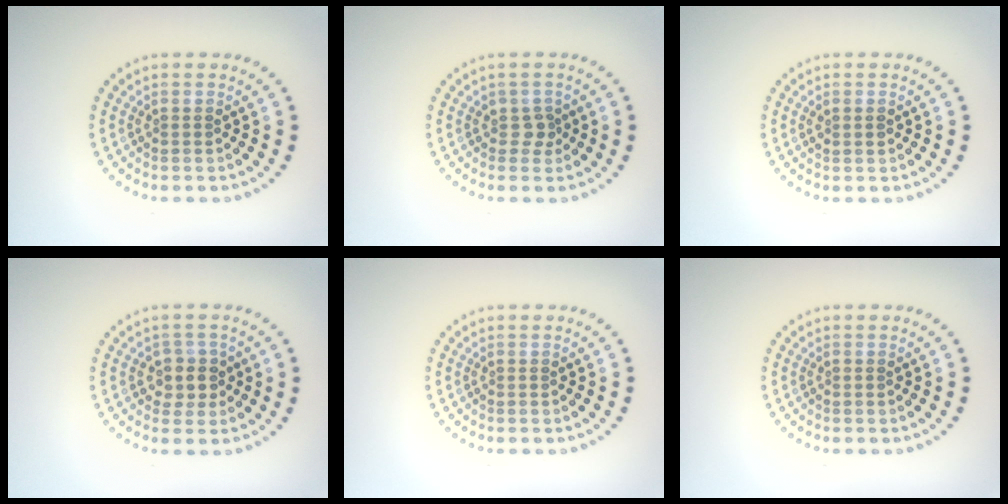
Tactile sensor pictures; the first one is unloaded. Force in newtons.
{"total": 1.3, "press": 1.0, "slide": 0.7}
{"total": 0.9, "press": 0.9, "slide": 0.1}
{"total": 2.4, "press": 2.1, "slide": 1.2}
{"total": 0.0}
{"total": 0.0}